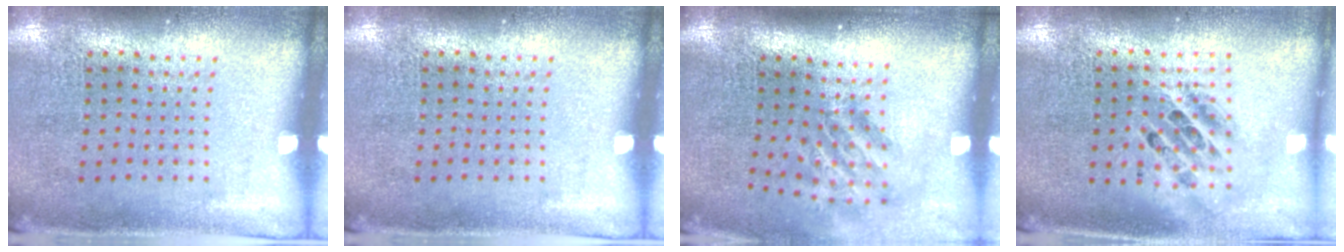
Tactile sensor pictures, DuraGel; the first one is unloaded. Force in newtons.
{"total": 0.0}
{"total": 1.8, "press": 1.2, "slide": 1.4}
{"total": 1.8, "press": 1.4, "slide": 1.1}